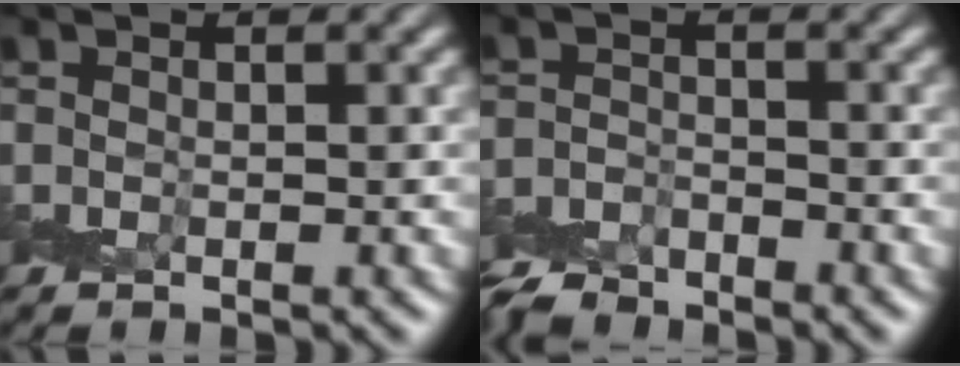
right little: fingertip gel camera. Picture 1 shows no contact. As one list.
[{"total": 3.0, "force": [-2.9, 0.5, 0.0], "torque": [0.000, -0.002, -0.065]}]